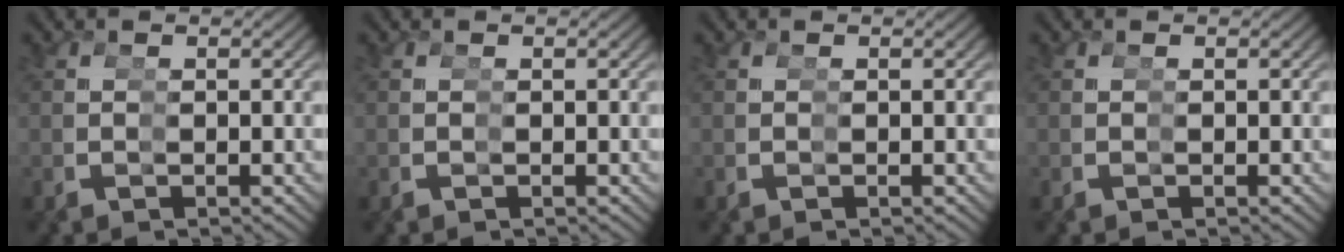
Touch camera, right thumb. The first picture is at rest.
{"total": 0.0}
{"total": 0.0}
{"total": 0.0}